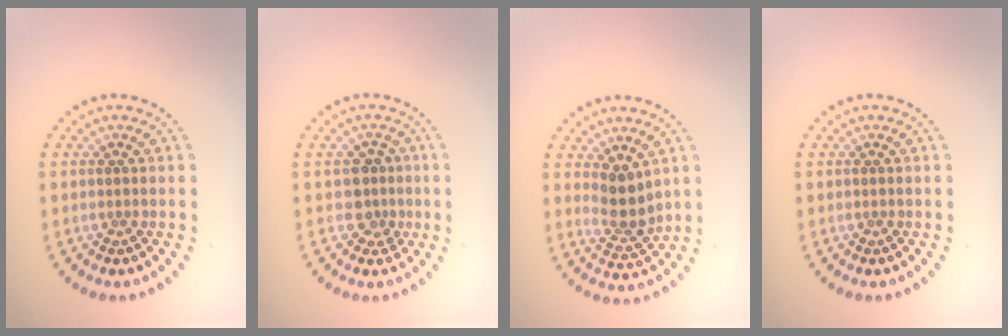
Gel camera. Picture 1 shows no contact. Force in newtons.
{"total": 2.2, "press": 1.8, "slide": 1.2}
{"total": 3.0, "press": 2.5, "slide": 1.6}
{"total": 0.0}